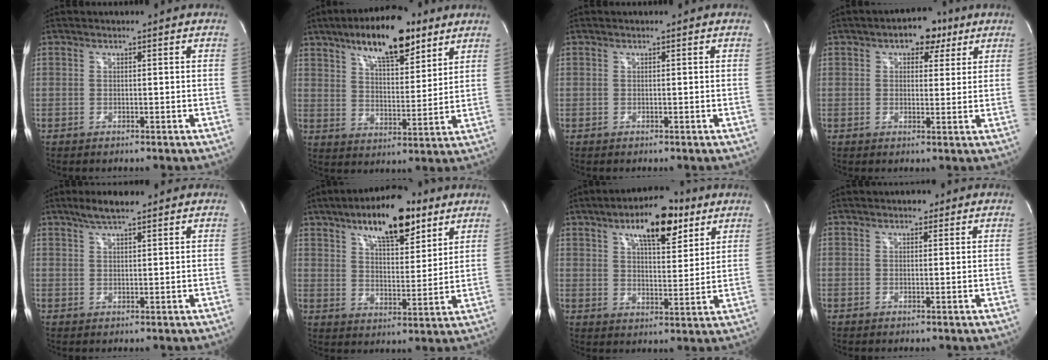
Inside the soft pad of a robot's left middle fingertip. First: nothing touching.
{"total": 15.1, "force": [9.8, 4.9, 10.4], "torque": [-0.168, 0.013, 0.162]}
{"total": 0.0}
{"total": 6.1, "force": [3.3, 3.5, 3.7], "torque": [-0.042, 0.022, 0.042]}
{"total": 4.5, "force": [3.4, 0.8, 2.9], "torque": [-0.059, 0.013, 0.061]}
{"total": 15.1, "force": [9.5, 5.2, 10.5], "torque": [-0.168, 0.013, 0.155]}
{"total": 13.0, "force": [7.5, 4.5, 9.6], "torque": [-0.148, 0.012, 0.117]}
{"total": 1.7, "force": [1.1, 1.0, 0.9], "torque": [-0.013, 0.008, 0.014]}